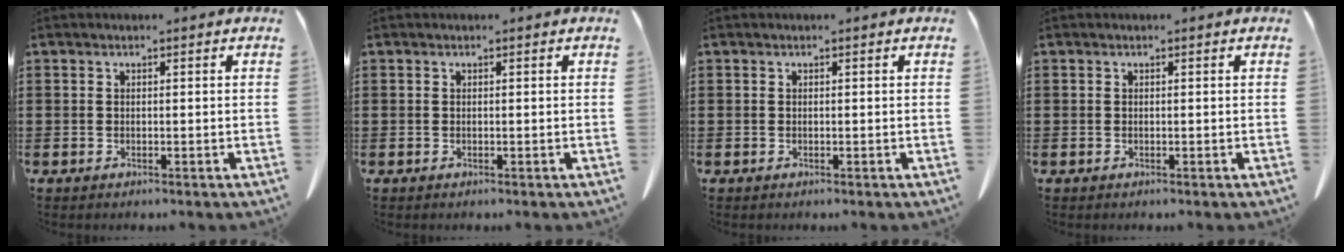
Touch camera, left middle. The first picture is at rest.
{"total": 0.0}
{"total": 0.0}
{"total": 0.0}